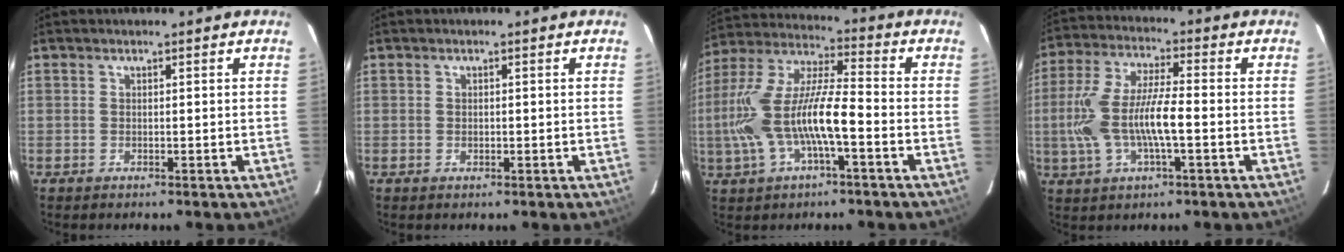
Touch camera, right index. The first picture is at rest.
{"total": 0.8, "force": [0.0, 0.6, 0.4], "torque": [-0.007, 0.002, 0.000]}
{"total": 16.1, "force": [-4.2, 4.4, 15.0], "torque": [-0.301, 0.000, -0.076]}
{"total": 13.1, "force": [-2.3, 3.8, 12.3], "torque": [-0.259, 0.001, -0.042]}